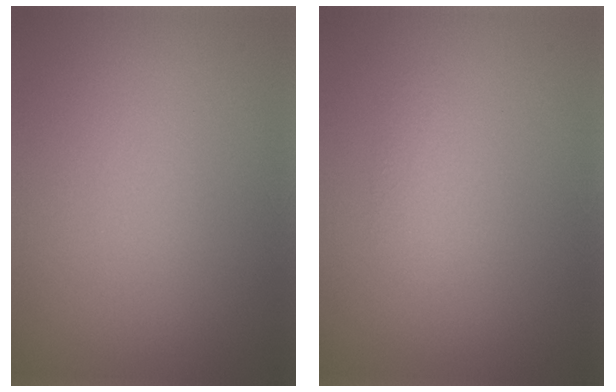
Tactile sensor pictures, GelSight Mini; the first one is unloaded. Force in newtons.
{"total": 1.0, "press": 1.0, "slide": 0.1}